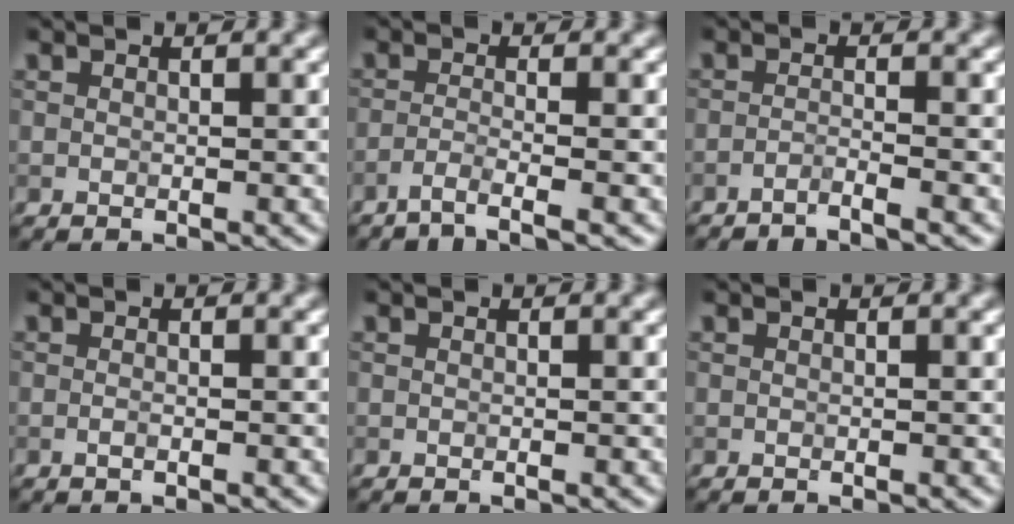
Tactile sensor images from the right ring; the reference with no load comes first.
{"total": 2.2, "force": [-1.6, 0.2, 1.5], "torque": [-0.023, 0.002, -0.047]}
{"total": 1.6, "force": [-1.3, 0.1, 0.9], "torque": [-0.009, -0.003, -0.037]}
{"total": 0.6, "force": [-0.2, 0.1, 0.6], "torque": [-0.012, -0.002, -0.006]}
{"total": 0.0}
{"total": 0.0}